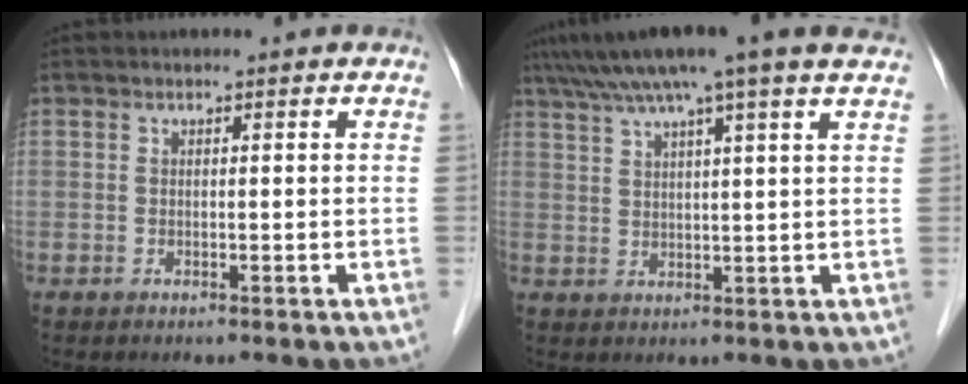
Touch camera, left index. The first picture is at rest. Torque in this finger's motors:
{"motor_torque": [0.70, -1.44, 1.05, 0.21]}